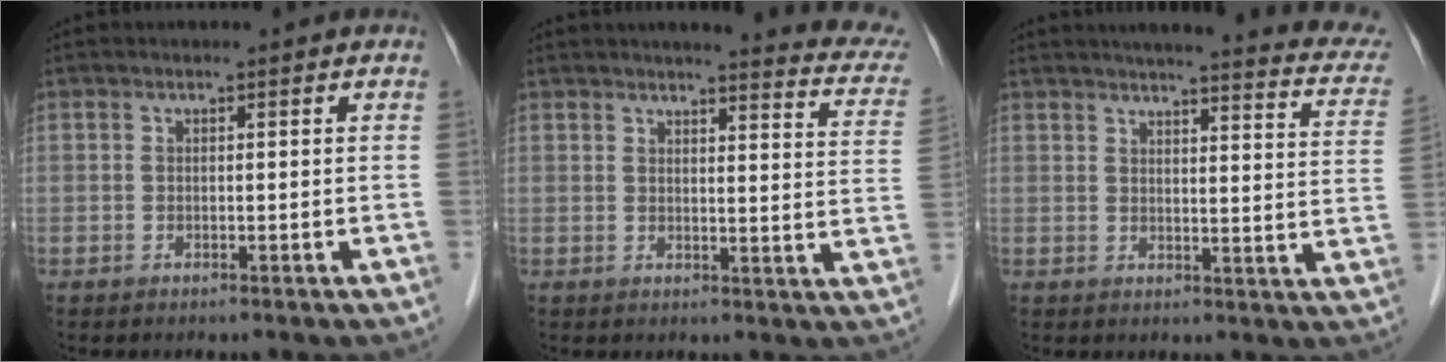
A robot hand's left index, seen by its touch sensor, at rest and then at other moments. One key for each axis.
{"total": 13.6, "fx": 12.4, "fy": 1.1, "fz": 5.4, "tx": -0.049, "ty": -0.049, "tz": 0.114}
{"total": 21.1, "fx": 18.7, "fy": 2.6, "fz": 9.5, "tx": -0.111, "ty": -0.029, "tz": 0.202}